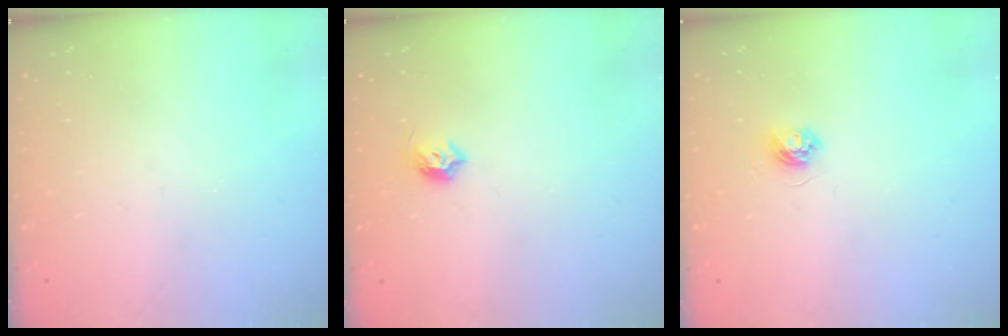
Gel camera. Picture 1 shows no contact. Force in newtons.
{"total": 5.6, "press": 5.5, "slide": 1.3}
{"total": 3.6, "press": 3.6, "slide": 0.5}